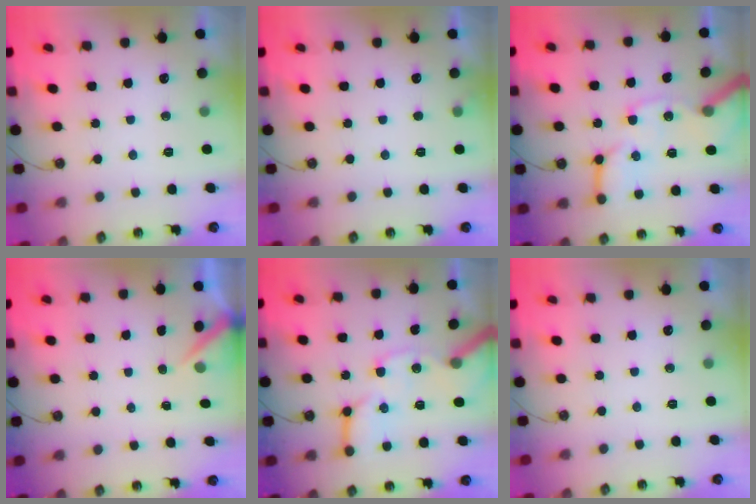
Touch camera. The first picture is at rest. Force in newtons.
{"total": 2.6, "press": 2.6, "slide": 0.4}
{"total": 15.3, "press": 15.2, "slide": 1.5}
{"total": 3.1, "press": 3.0, "slide": 0.4}
{"total": 15.3, "press": 15.2, "slide": 1.5}
{"total": 0.0}